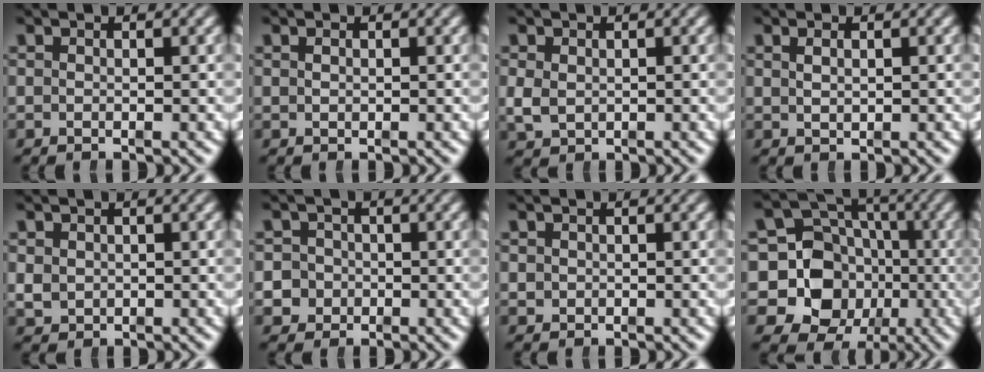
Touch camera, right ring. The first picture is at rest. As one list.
[{"total": 0.0}, {"total": 1.9, "force": [-0.2, 1.7, 0.9], "torque": [-0.031, -0.015, 0.010]}, {"total": 0.8, "force": [0.5, -0.5, 0.4], "torque": [-0.005, -0.002, 0.016]}, {"total": 1.9, "force": [-0.1, 1.7, 0.7], "torque": [-0.021, -0.014, 0.010]}, {"total": 5.5, "force": [-1.3, 5.2, 1.3], "torque": [-0.037, -0.021, -0.021]}, {"total": 0.5, "force": [0.0, 0.5, 0.1], "torque": [-0.004, -0.004, 0.005]}, {"total": 13.4, "force": [-2.6, 11.7, 6.1], "torque": [-0.116, -0.063, -0.033]}]